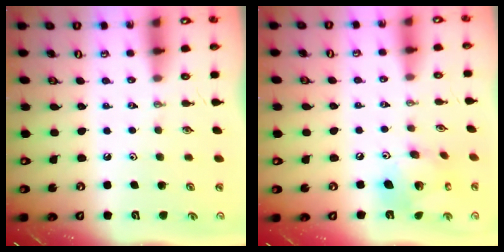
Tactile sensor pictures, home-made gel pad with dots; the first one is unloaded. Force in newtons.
{"total": 13.9, "press": 13.8, "slide": 1.3}